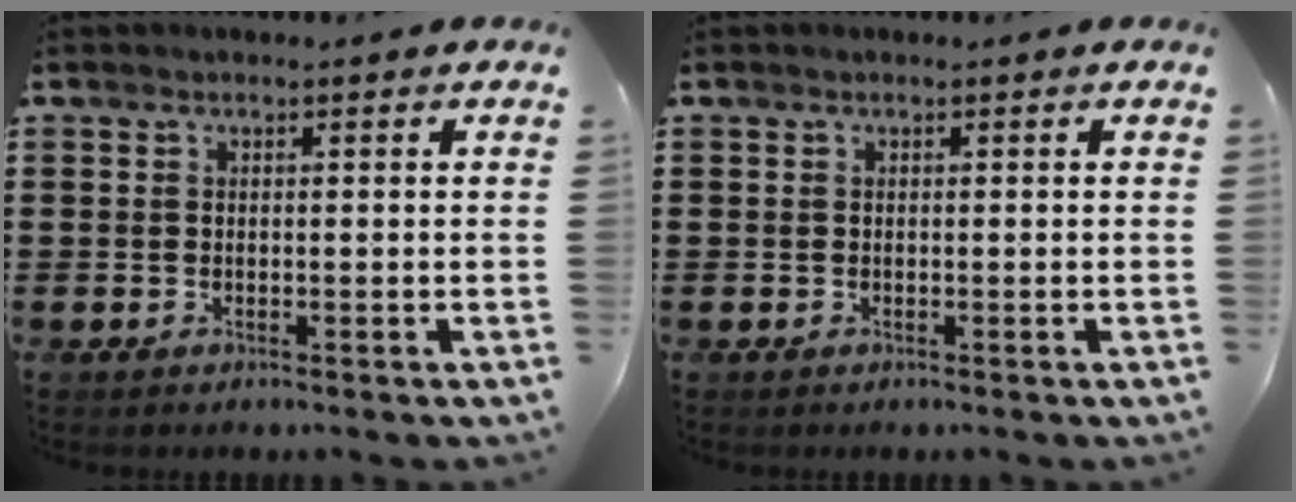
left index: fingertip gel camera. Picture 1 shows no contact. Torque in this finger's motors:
{"motor_torque": [0.01, -0.01, 0.00, 0.00]}